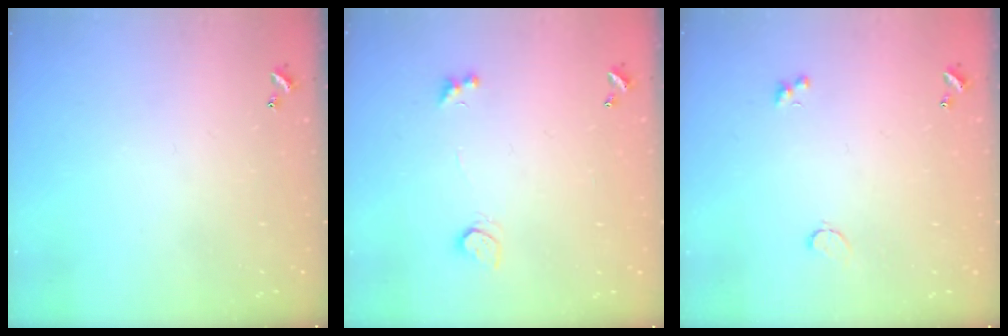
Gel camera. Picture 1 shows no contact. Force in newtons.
{"total": 2.5, "press": 2.2, "slide": 1.2}
{"total": 1.3, "press": 1.2, "slide": 0.6}